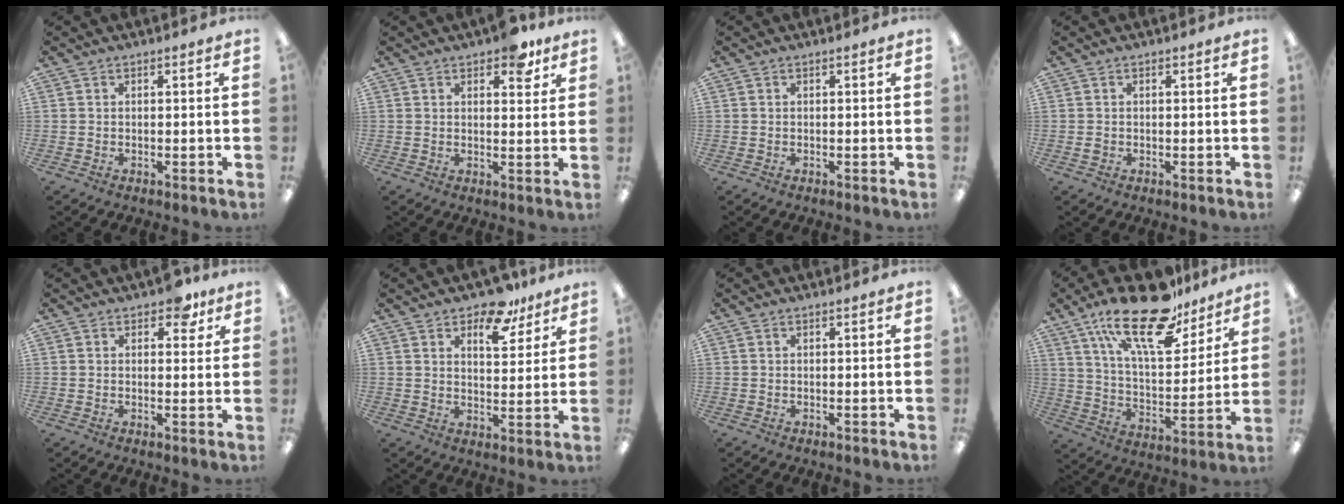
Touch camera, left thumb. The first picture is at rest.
{"total": 5.5, "force": [3.8, 2.6, 3.0], "torque": [-0.028, -0.015, 0.063]}
{"total": 0.0}
{"total": 0.8, "force": [-0.1, 0.8, 0.4], "torque": [-0.006, 0.004, -0.003]}
{"total": 4.8, "force": [2.8, 2.8, 2.6], "torque": [-0.018, -0.005, 0.044]}
{"total": 9.6, "force": [7.0, 4.5, 4.9], "torque": [-0.050, -0.041, 0.117]}
{"total": 0.0}
{"total": 24.0, "force": [16.3, 9.4, 14.8], "torque": [-0.245, -0.091, 0.279]}